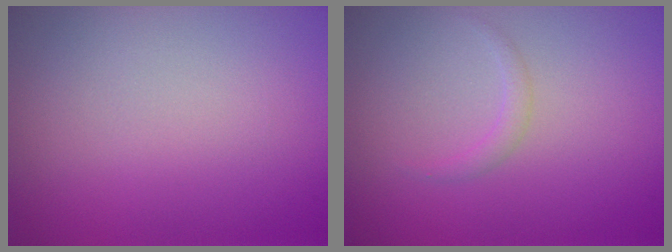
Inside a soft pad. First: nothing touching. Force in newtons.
{"total": 0.9, "press": 0.9, "slide": 0.1}